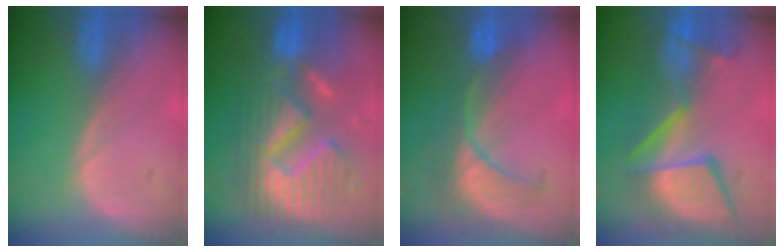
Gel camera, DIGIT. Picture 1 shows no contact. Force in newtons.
{"total": 13.2, "press": 13.2, "slide": 1.3}
{"total": 7.9, "press": 7.8, "slide": 1.3}
{"total": 11.5, "press": 10.7, "slide": 4.4}